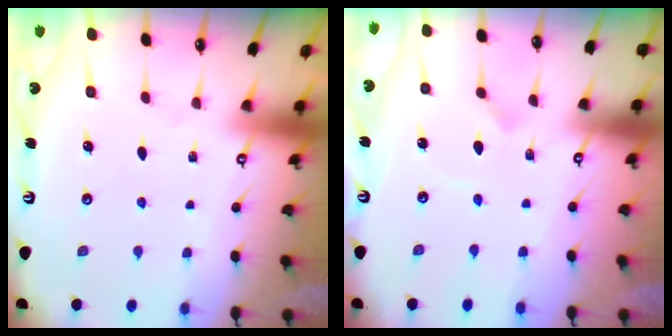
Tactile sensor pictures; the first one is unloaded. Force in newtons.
{"total": 1.5, "press": 1.5, "slide": 0.0}